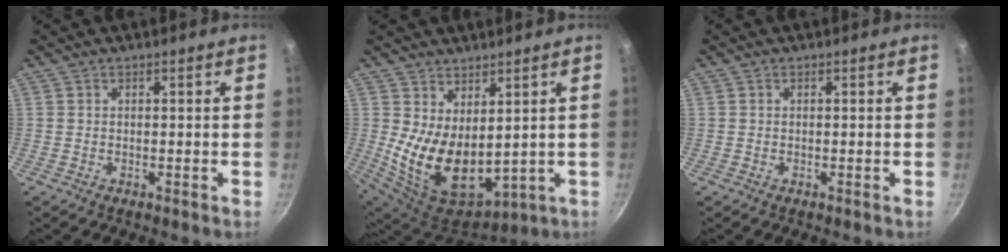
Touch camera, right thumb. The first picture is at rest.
{"total": 14.0, "force": [2.5, 8.1, 11.2], "torque": [-0.182, -0.048, 0.073]}
{"total": 0.0}